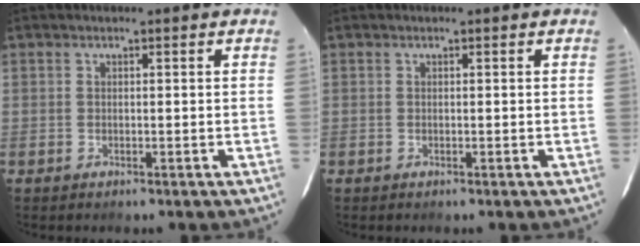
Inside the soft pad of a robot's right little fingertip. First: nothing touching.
{"total": 0.0}